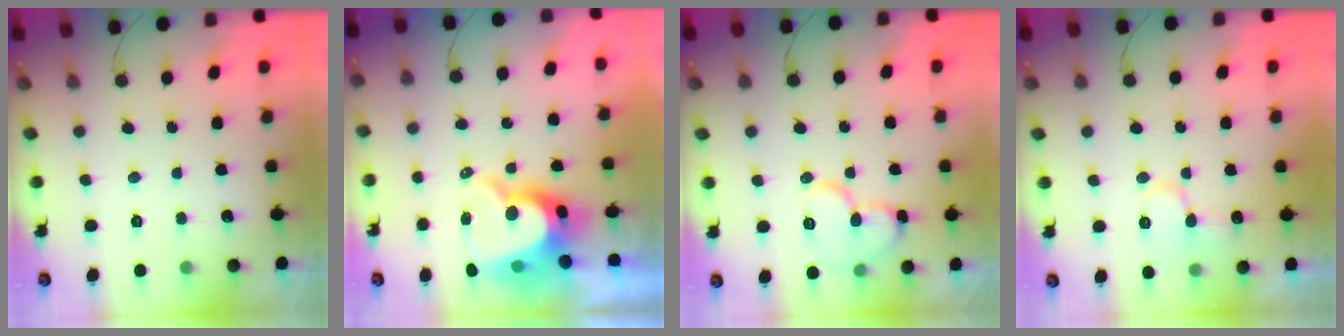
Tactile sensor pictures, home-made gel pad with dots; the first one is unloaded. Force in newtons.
{"total": 12.3, "press": 12.2, "slide": 0.9}
{"total": 11.5, "press": 11.4, "slide": 1.5}
{"total": 9.9, "press": 9.8, "slide": 1.5}